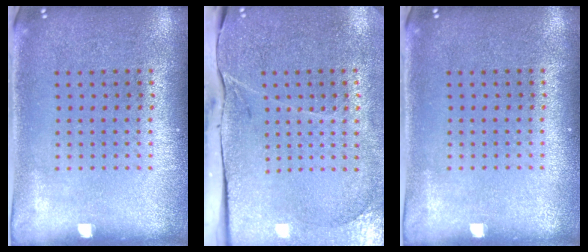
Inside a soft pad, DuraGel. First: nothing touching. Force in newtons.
{"total": 3.4, "press": 3.2, "slide": 1.4}
{"total": 0.0}